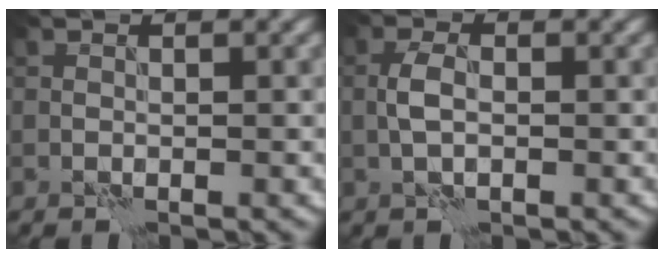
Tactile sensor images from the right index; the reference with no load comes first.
{"total": 2.2, "force": [-0.4, 1.1, 1.9], "torque": [-0.038, 0.006, -0.011]}